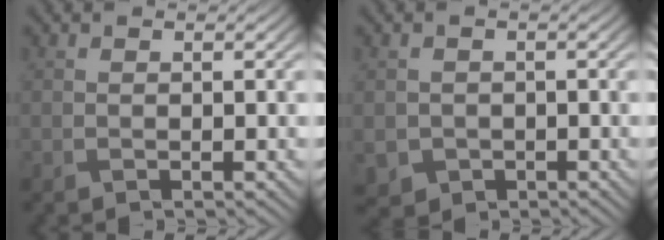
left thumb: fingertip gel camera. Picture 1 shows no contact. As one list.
[{"total": 2.5, "force": [-0.8, 2.4, 0.3], "torque": [-0.019, -0.012, -0.017]}]